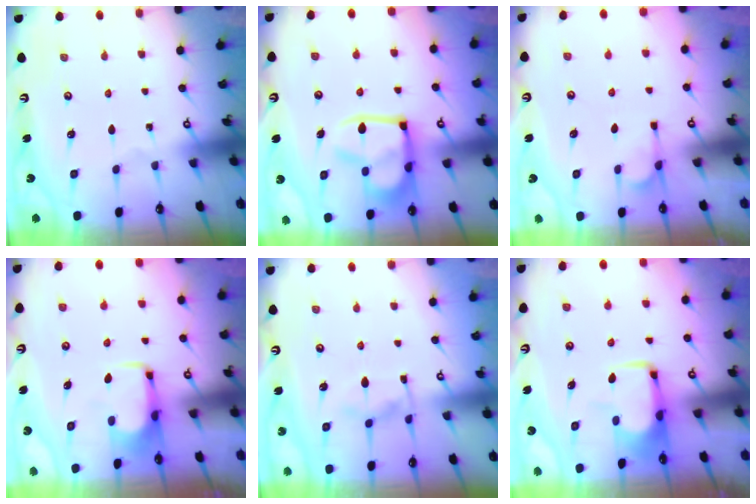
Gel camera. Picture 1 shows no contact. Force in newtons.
{"total": 14.8, "press": 14.7, "slide": 1.7}
{"total": 3.1, "press": 2.8, "slide": 1.3}
{"total": 2.1, "press": 2.0, "slide": 0.4}
{"total": 7.2, "press": 7.1, "slide": 1.1}
{"total": 2.0, "press": 1.9, "slide": 0.5}